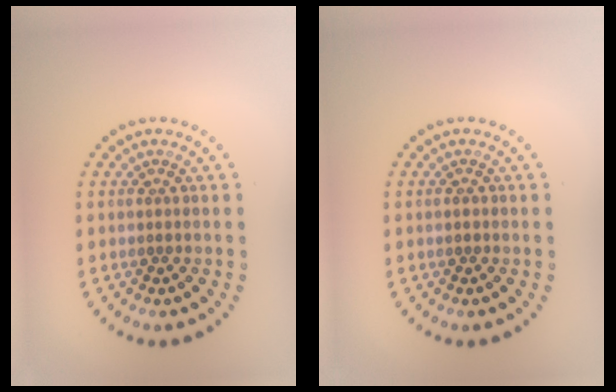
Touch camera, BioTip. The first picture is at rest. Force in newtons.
{"total": 0.8, "press": 0.8, "slide": 0.1}